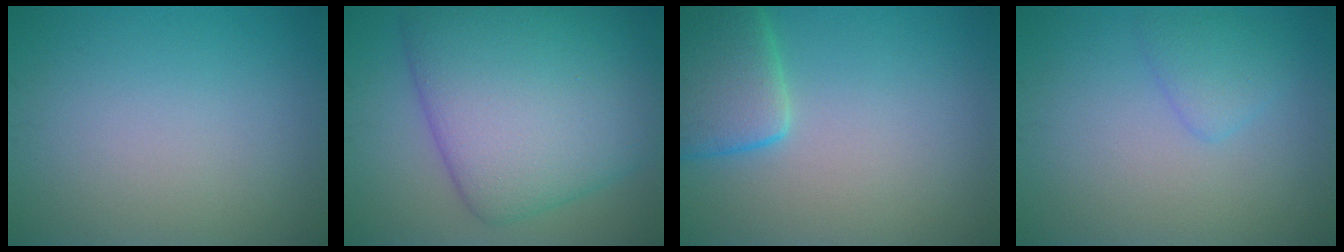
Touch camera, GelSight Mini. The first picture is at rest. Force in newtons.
{"total": 12.3, "press": 12.3, "slide": 0.3}
{"total": 5.2, "press": 5.2, "slide": 0.4}
{"total": 2.0, "press": 2.0, "slide": 0.2}